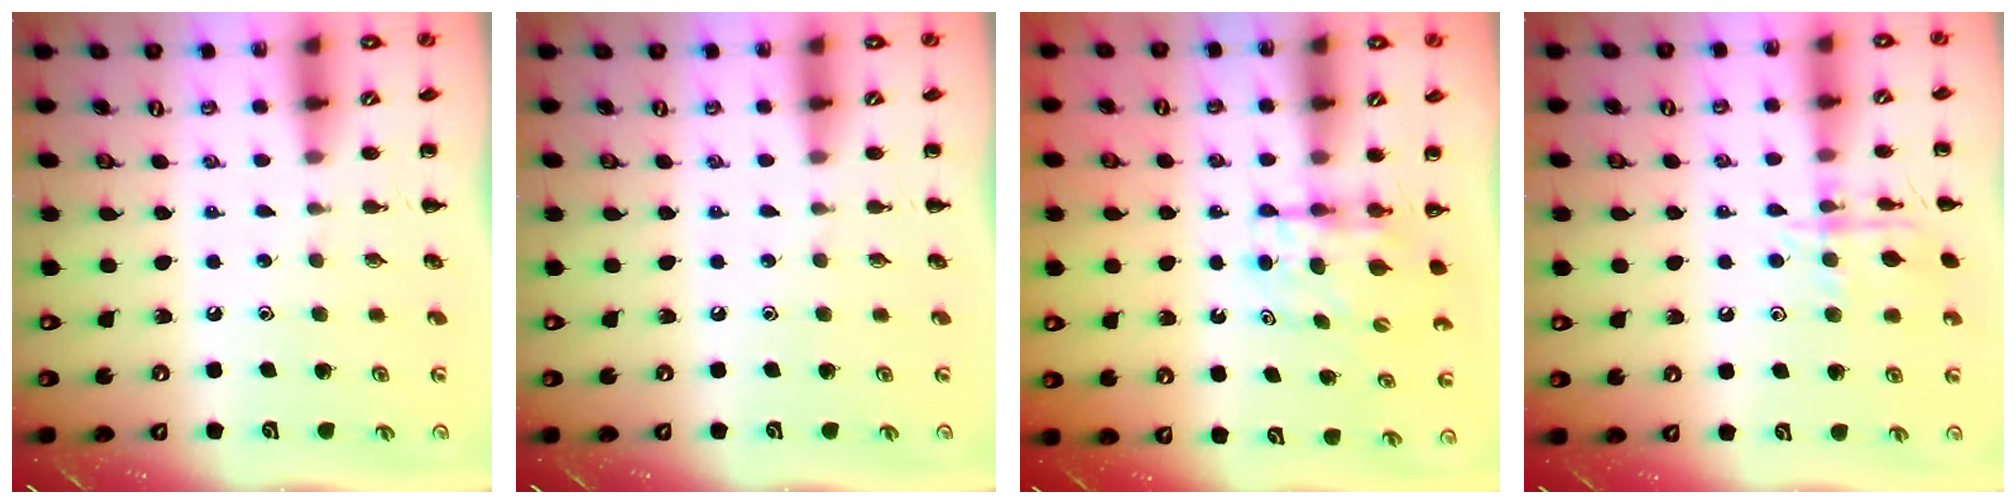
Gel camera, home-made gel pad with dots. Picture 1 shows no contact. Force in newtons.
{"total": 0.0}
{"total": 5.4, "press": 5.4, "slide": 0.0}
{"total": 11.8, "press": 11.7, "slide": 0.7}